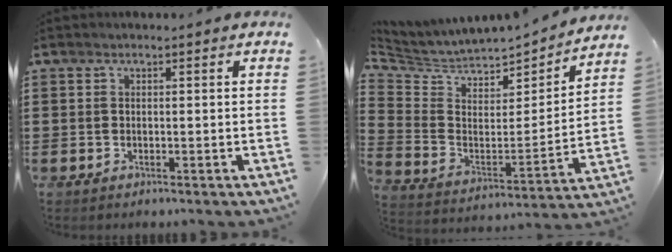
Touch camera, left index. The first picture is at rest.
{"total": 4.1, "force": [3.8, 1.5, 0.2], "torque": [-0.036, -0.045, 0.060]}